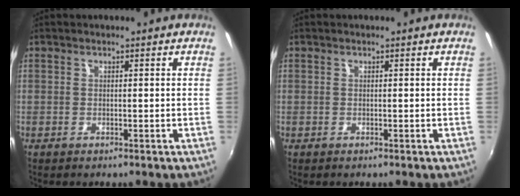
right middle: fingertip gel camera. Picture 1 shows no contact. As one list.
[{"total": 0.0}]